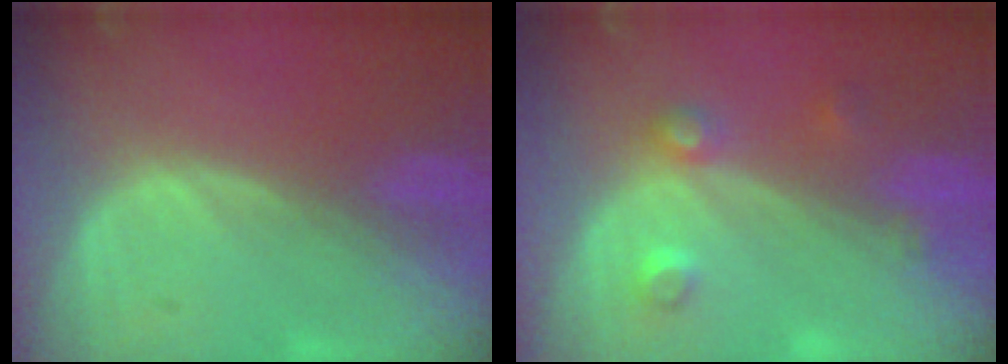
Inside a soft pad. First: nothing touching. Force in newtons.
{"total": 3.5, "press": 3.4, "slide": 1.0}